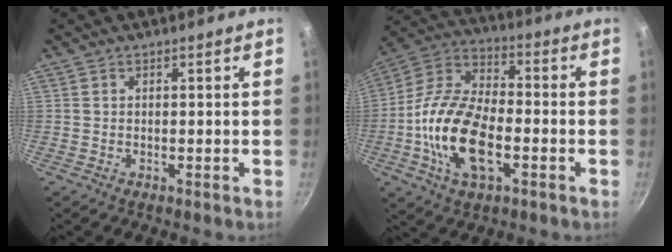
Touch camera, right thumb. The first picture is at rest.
{"total": 18.3, "force": [-4.5, 9.4, 15.0], "torque": [-0.277, 0.031, -0.098]}